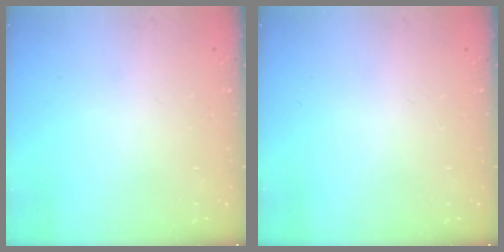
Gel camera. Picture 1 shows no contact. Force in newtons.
{"total": 0.0}